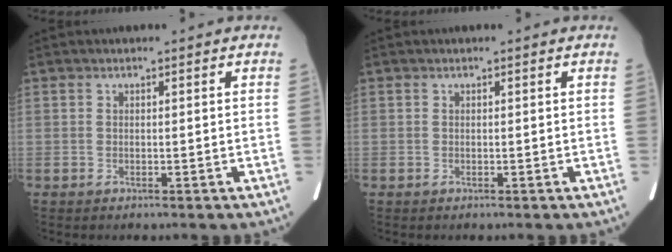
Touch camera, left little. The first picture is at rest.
{"total": 0.0}